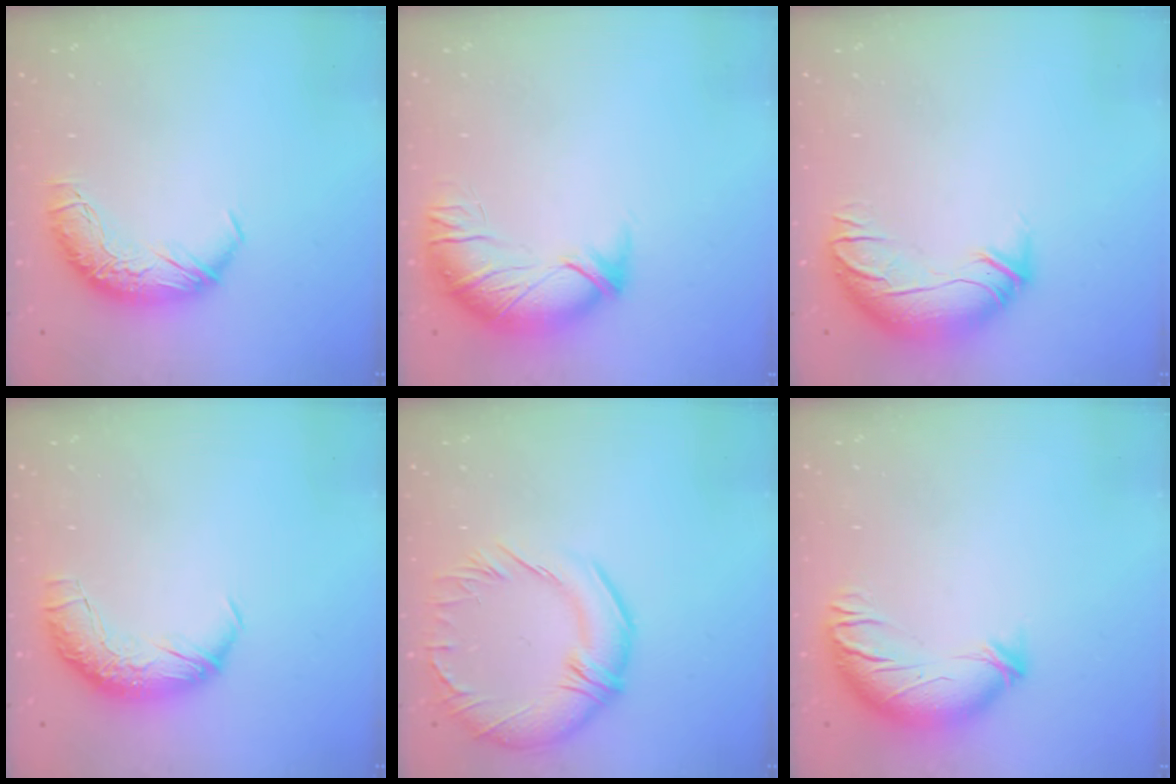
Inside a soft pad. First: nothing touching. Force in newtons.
{"total": 3.0, "press": 1.5, "slide": 2.6}
{"total": 3.0, "press": 1.0, "slide": 2.8}
{"total": 2.4, "press": 1.1, "slide": 2.2}
{"total": 7.3, "press": 6.5, "slide": 3.4}
{"total": 3.6, "press": 2.7, "slide": 2.5}